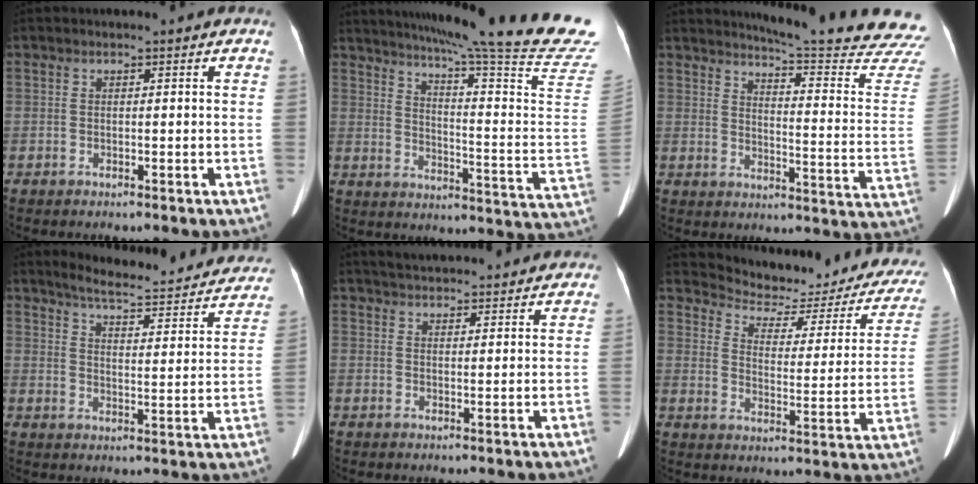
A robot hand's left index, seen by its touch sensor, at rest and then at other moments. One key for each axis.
{"total": 27.8, "fx": 23.5, "fy": -2.5, "fz": 14.5, "tx": -0.212, "ty": -0.116, "tz": 0.298}
{"total": 22.1, "fx": 21.3, "fy": -1.0, "fz": 6.0, "tx": -0.085, "ty": -0.152, "tz": 0.241}
{"total": 20.3, "fx": 18.6, "fy": 3.3, "fz": 7.5, "tx": -0.094, "ty": -0.038, "tz": 0.224}
{"total": 13.5, "fx": 12.5, "fy": 2.2, "fz": 4.5, "tx": -0.065, "ty": 0.036, "tz": 0.167}
{"total": 20.5, "fx": 18.9, "fy": 4.8, "fz": 6.3, "tx": -0.074, "ty": -0.052, "tz": 0.222}